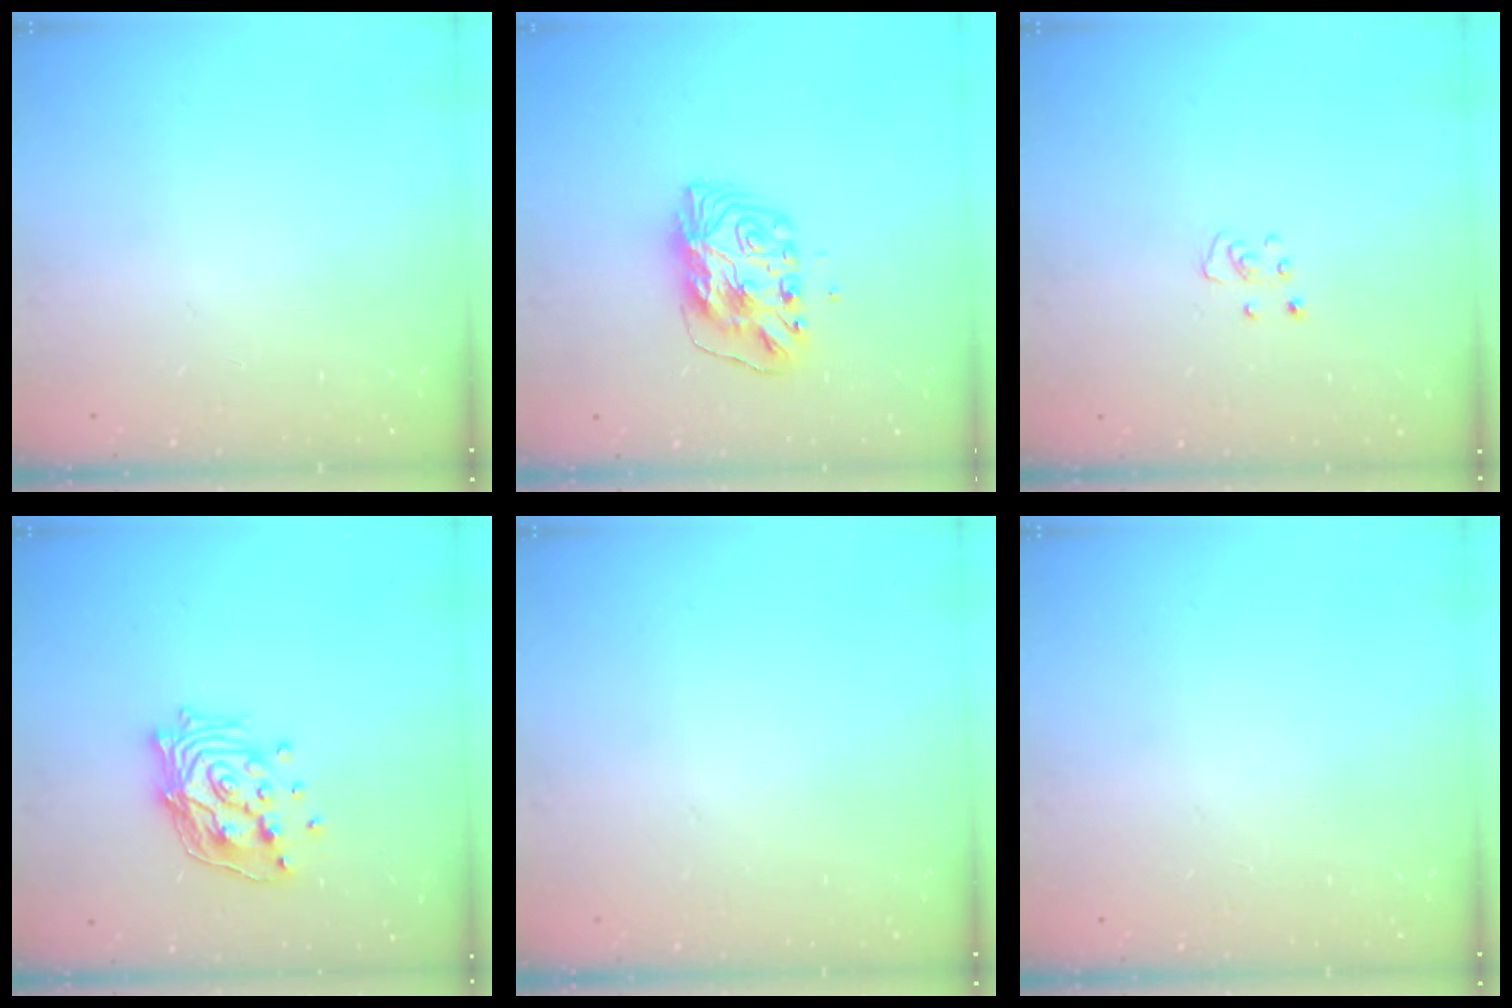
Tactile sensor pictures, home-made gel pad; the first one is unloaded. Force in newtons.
{"total": 10.3, "press": 10.3, "slide": 0.8}
{"total": 3.8, "press": 3.8, "slide": 0.3}
{"total": 14.8, "press": 14.6, "slide": 2.2}
{"total": 0.0}
{"total": 0.0}